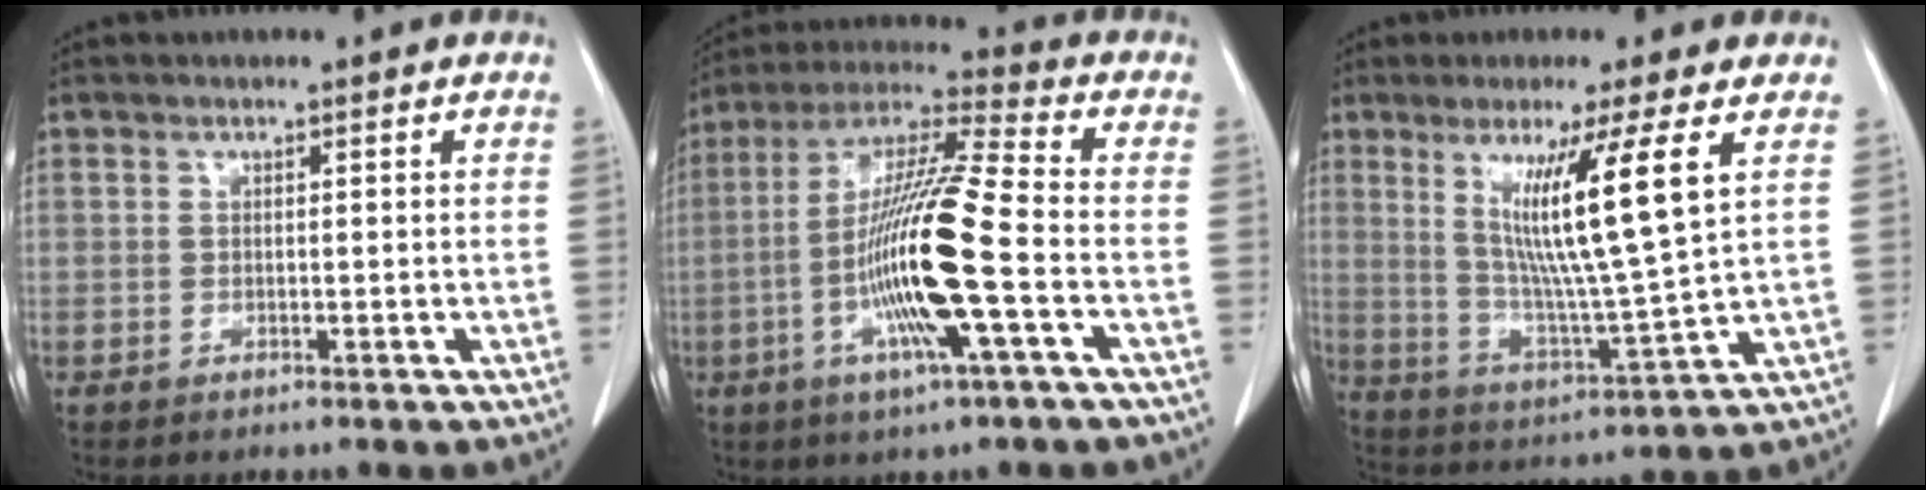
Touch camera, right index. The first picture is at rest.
{"total": 16.5, "force": [-4.0, 0.1, 16.0], "torque": [-0.316, -0.006, -0.084]}
{"total": 13.4, "force": [4.8, -1.3, 12.4], "torque": [-0.223, -0.025, 0.088]}